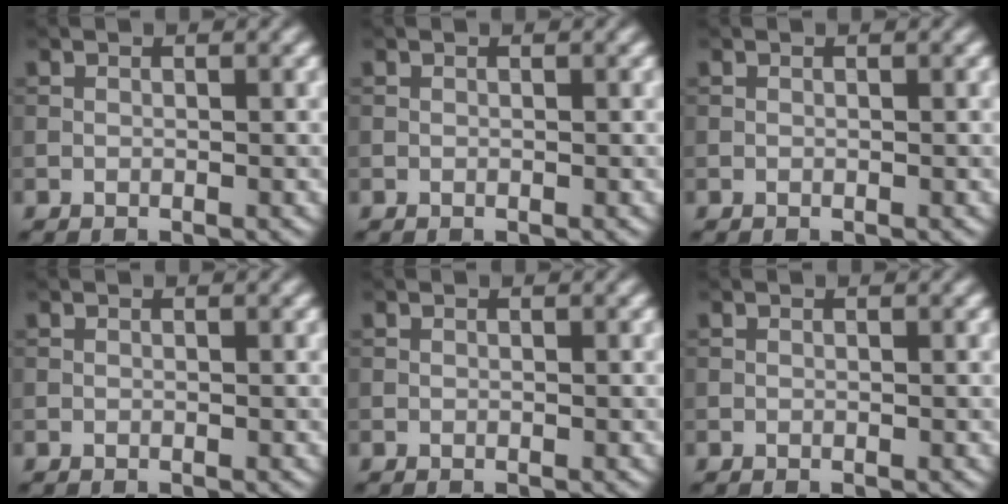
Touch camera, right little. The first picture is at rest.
{"total": 0.0}
{"total": 0.0}
{"total": 0.0}
{"total": 0.0}
{"total": 0.0}